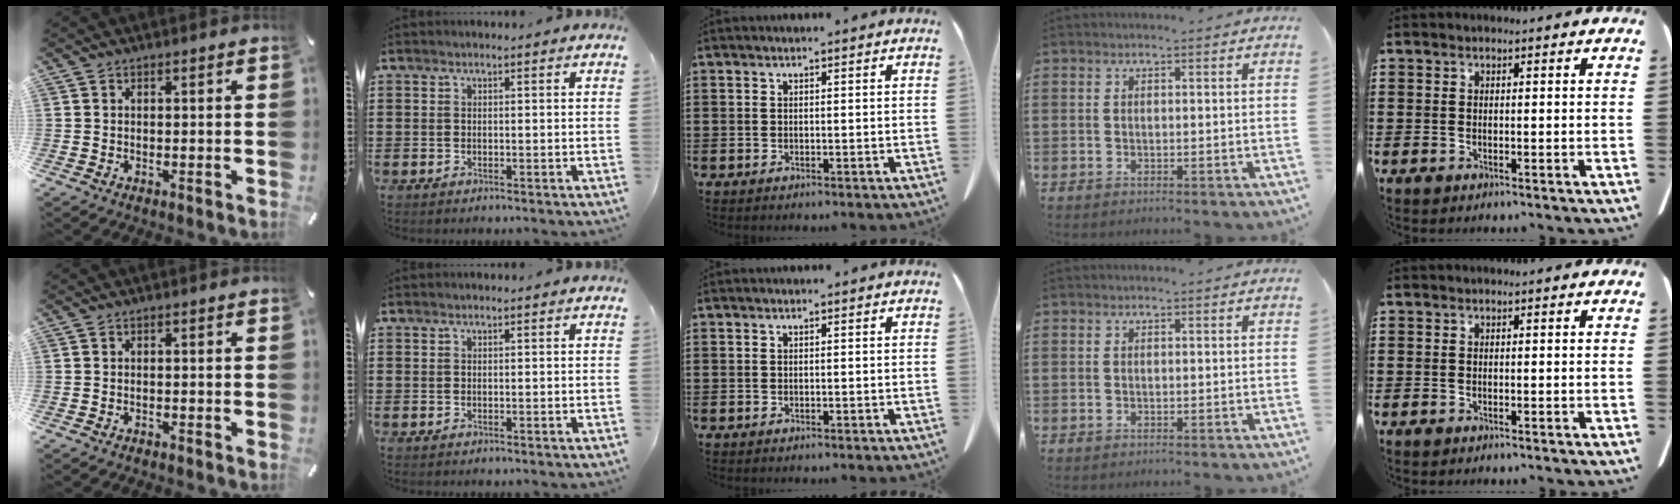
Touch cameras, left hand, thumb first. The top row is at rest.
{"thumb": {"total": 0.6, "force": [-0.5, 0.2, 0.0], "torque": [-0.001, 0.002, -0.012]}}